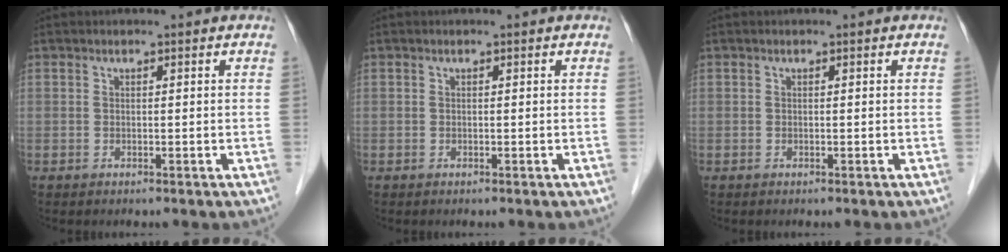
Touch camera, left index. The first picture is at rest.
{"total": 0.0}
{"total": 0.0}